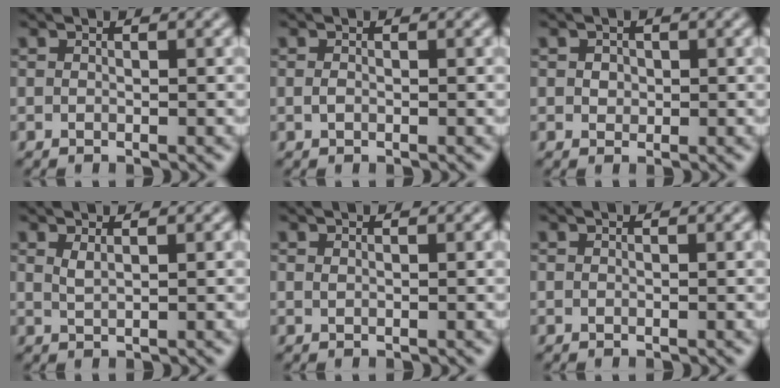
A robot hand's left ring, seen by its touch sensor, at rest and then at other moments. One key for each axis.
{"total": 0.5, "fx": -0.1, "fy": 0.3, "fz": 0.4, "tx": -0.011, "ty": -0.001, "tz": -0.001}
{"total": 1.1, "fx": 0.3, "fy": 1.0, "fz": 0.4, "tx": -0.002, "ty": -0.001, "tz": 0.004}
{"total": 1.0, "fx": 0.6, "fy": 0.3, "fz": 0.8, "tx": -0.019, "ty": -0.001, "tz": 0.013}
{"total": 0.0}
{"total": 0.0}